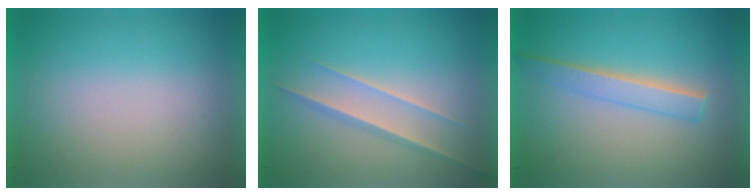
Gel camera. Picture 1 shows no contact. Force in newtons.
{"total": 1.5}
{"total": 2.2}